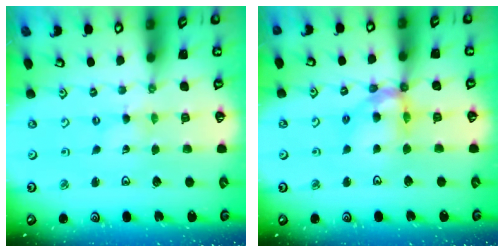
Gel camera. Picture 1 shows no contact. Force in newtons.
{"total": 12.1, "press": 12.0, "slide": 1.4}